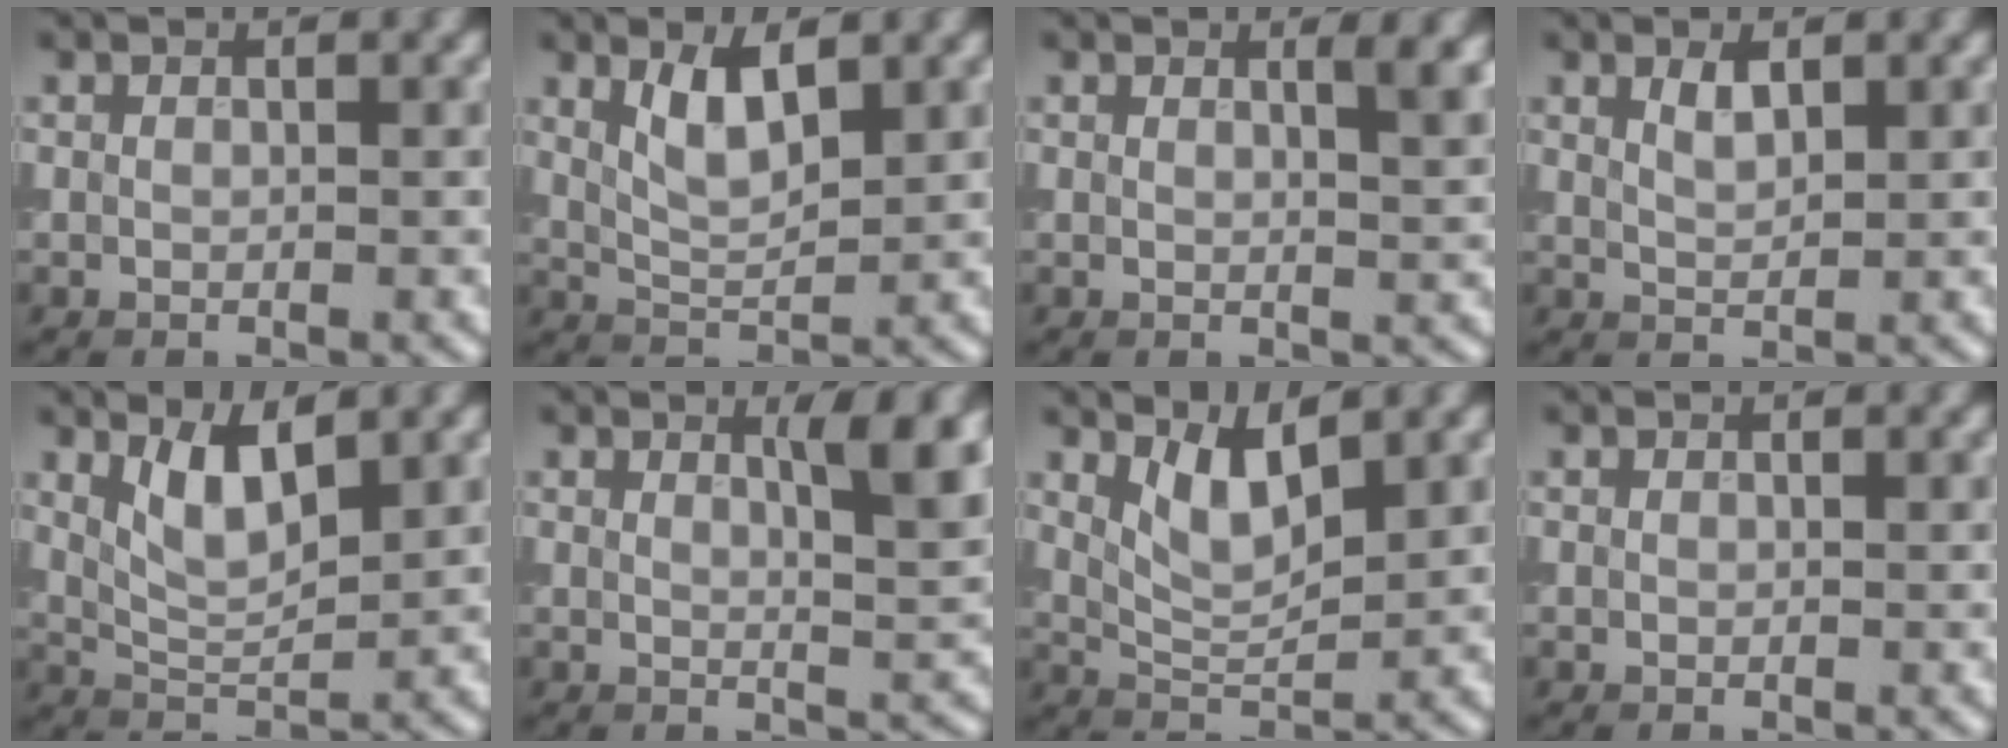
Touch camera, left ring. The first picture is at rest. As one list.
[{"total": 3.6, "force": [1.7, 1.3, 2.8], "torque": [-0.058, -0.003, 0.035]}, {"total": 2.3, "force": [1.2, 0.7, 1.8], "torque": [-0.012, 0.000, 0.013]}, {"total": 1.7, "force": [1.0, 0.6, 1.3], "torque": [-0.026, 0.000, 0.021]}, {"total": 3.9, "force": [2.0, 1.3, 3.1], "torque": [-0.066, -0.005, 0.042]}, {"total": 4.3, "force": [2.0, 1.0, 3.7], "torque": [-0.046, -0.006, 0.030]}, {"total": 3.5, "force": [2.0, 1.1, 2.7], "torque": [-0.057, -0.006, 0.042]}, {"total": 0.0}]